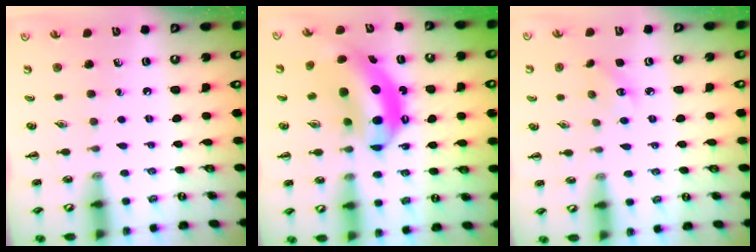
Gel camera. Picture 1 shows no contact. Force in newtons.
{"total": 11.8, "press": 11.3, "slide": 3.3}
{"total": 3.6, "press": 3.5, "slide": 0.9}